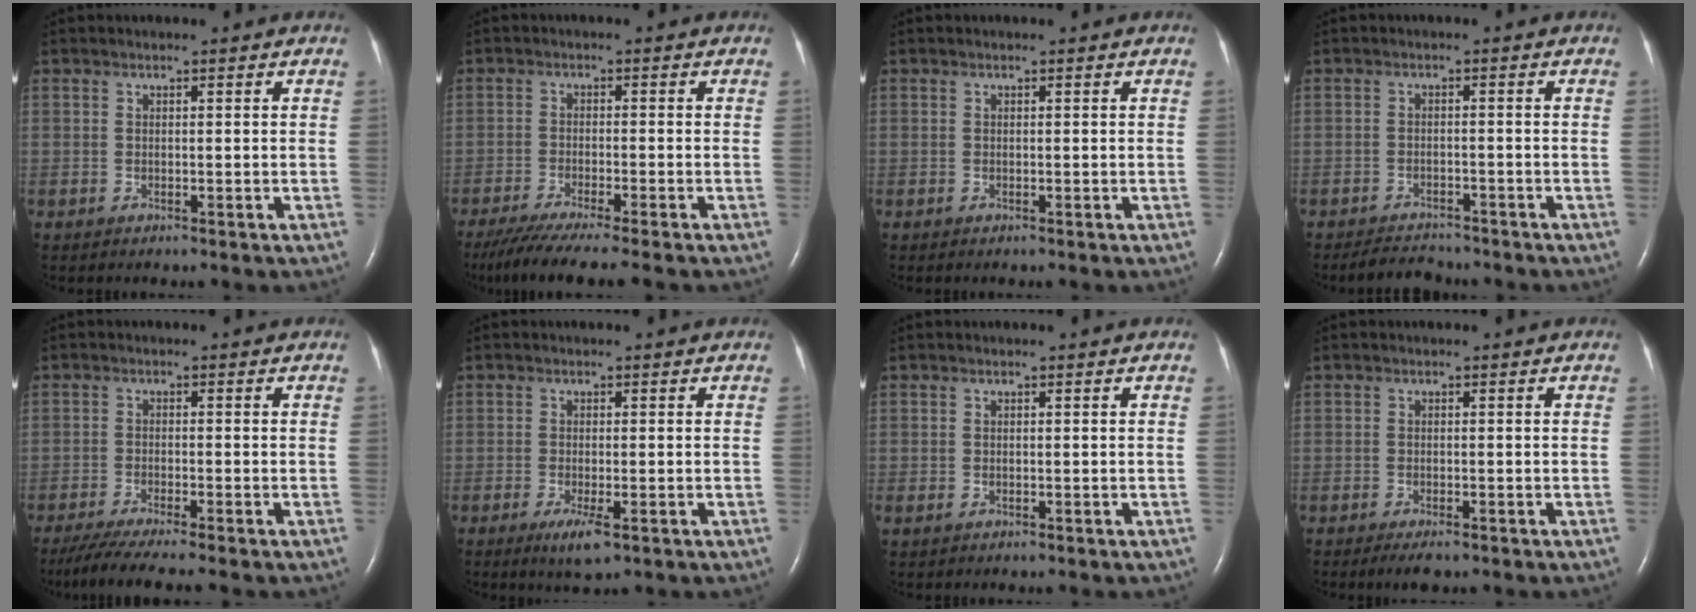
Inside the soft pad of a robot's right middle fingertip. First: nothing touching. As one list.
[{"total": 9.7, "force": [-8.2, -0.7, 5.1], "torque": [-0.071, -0.030, -0.130]}, {"total": 0.0}, {"total": 3.7, "force": [-3.6, 0.9, 0.4], "torque": [-0.015, -0.010, -0.058]}, {"total": 7.7, "force": [-6.5, -0.6, 4.0], "torque": [-0.062, -0.026, -0.108]}, {"total": 3.2, "force": [-1.6, 0.6, 2.7], "torque": [-0.052, -0.008, -0.024]}, {"total": 0.7, "force": [-0.2, 0.5, 0.6], "torque": [-0.016, -0.002, 0.001]}, {"total": 2.2, "force": [-1.6, 0.6, 1.4], "torque": [-0.027, -0.005, -0.022]}]